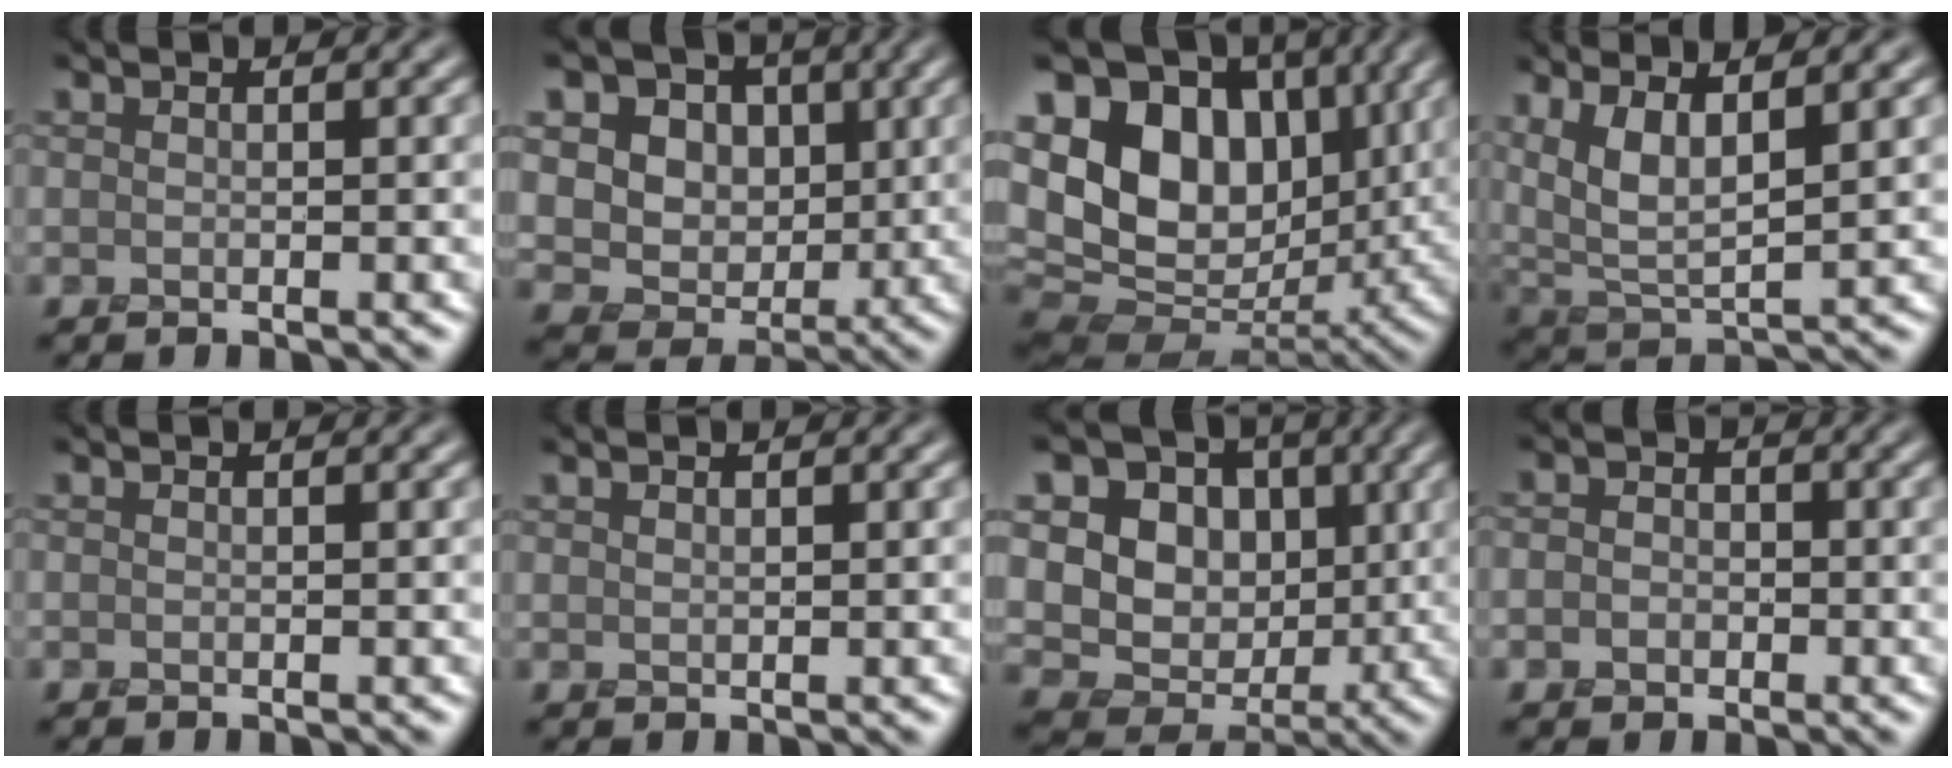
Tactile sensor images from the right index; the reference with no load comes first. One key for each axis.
{"total": 12.5, "fx": 2.6, "fy": 10.6, "fz": 6.2, "tx": -0.122, "ty": 0.032, "tz": 0.023}
{"total": 13.9, "fx": 3.5, "fy": 9.4, "fz": 9.7, "tx": -0.188, "ty": 0.009, "tz": 0.062}
{"total": 6.3, "fx": 2.9, "fy": 2.0, "fz": 5.3, "tx": -0.117, "ty": 0.007, "tz": 0.057}
{"total": 0.0}
{"total": 0.6, "fx": 0.5, "fy": 0.3, "fz": 0.2, "tx": -0.005, "ty": -0.001, "tz": 0.013}
{"total": 14.0, "fx": 2.3, "fy": 11.6, "fz": 7.4, "tx": -0.154, "ty": 0.035, "tz": 0.026}
{"total": 2.1, "fx": -0.7, "fy": 1.8, "fz": 0.7, "tx": 0.005, "ty": -0.005, "tz": -0.021}